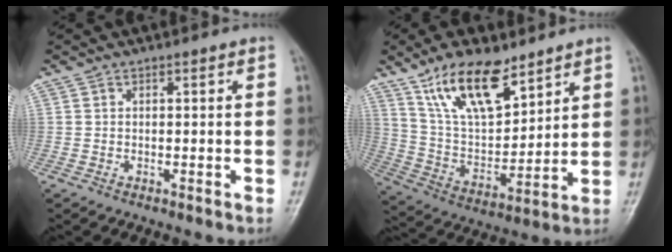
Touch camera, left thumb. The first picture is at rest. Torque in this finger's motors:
{"motor_torque": [0.37, 0.36, 0.06, -0.57, 0.15]}